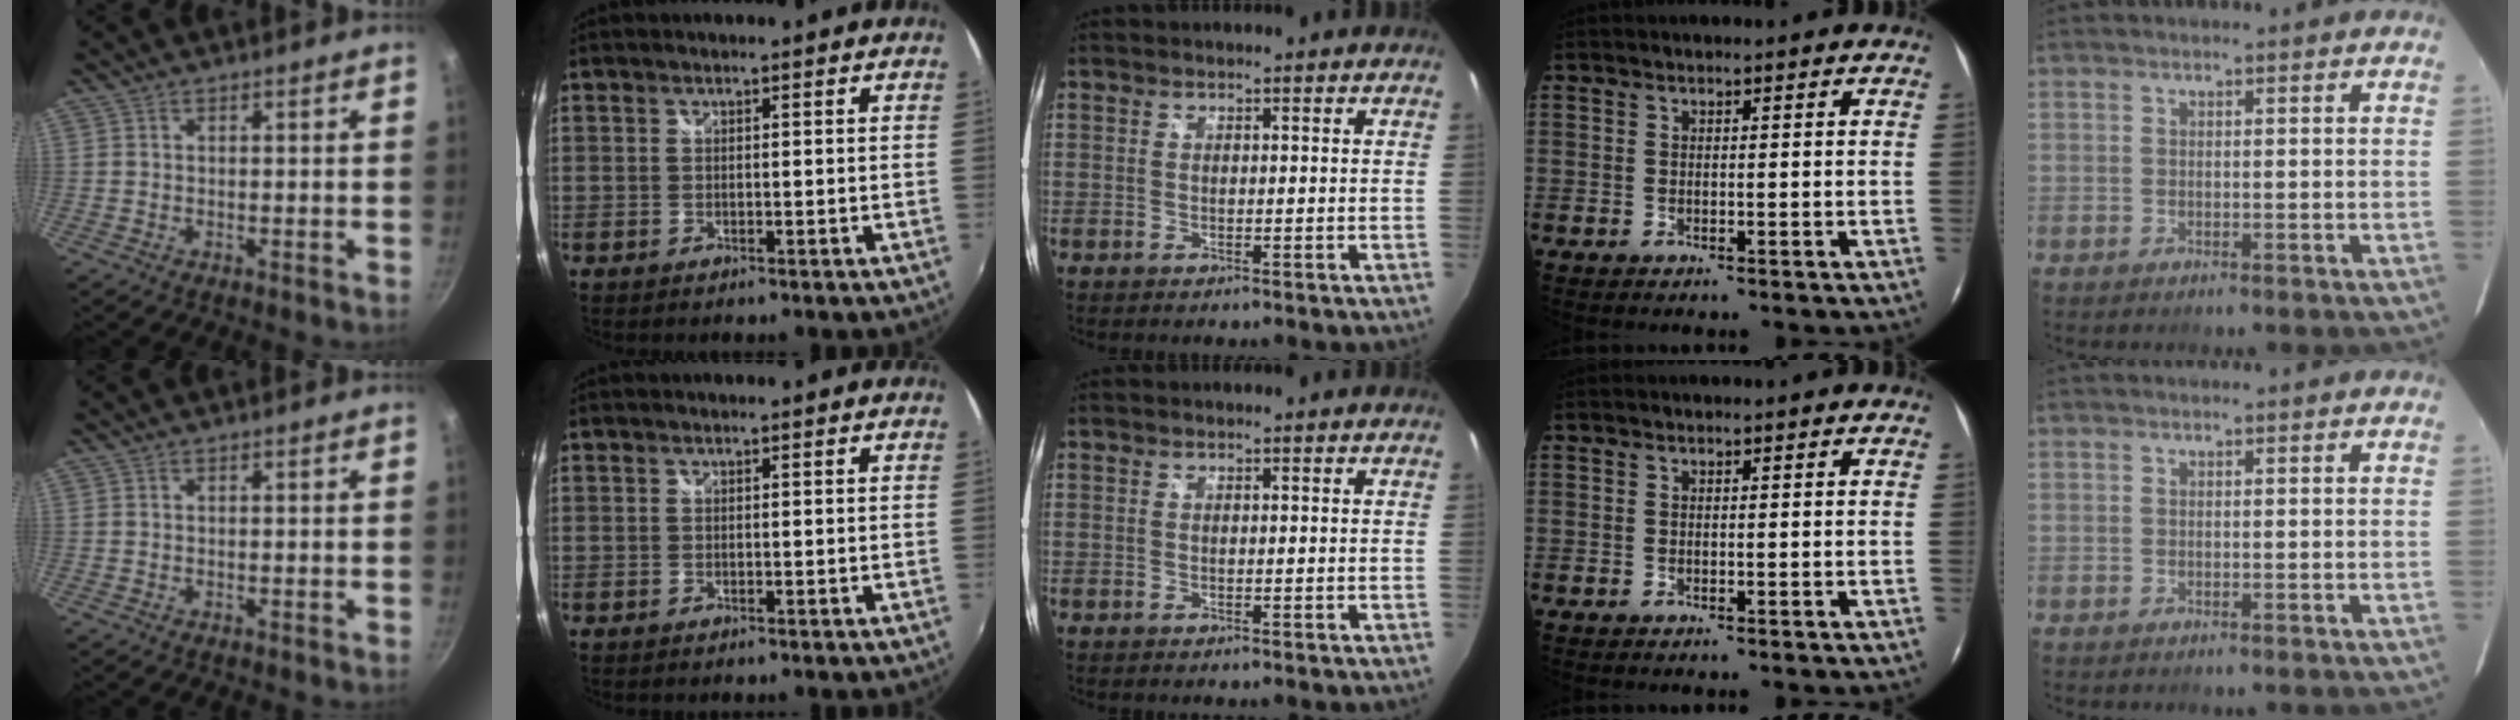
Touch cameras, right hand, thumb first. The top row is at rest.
{}